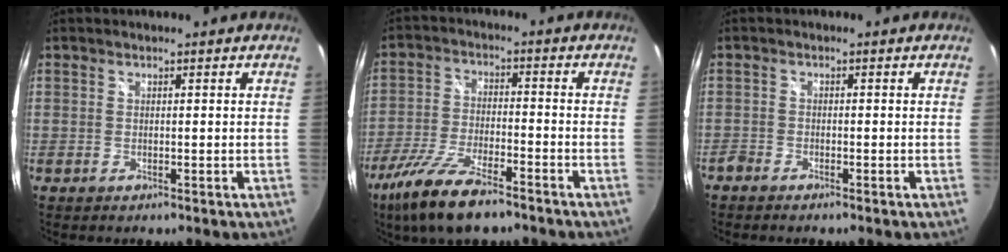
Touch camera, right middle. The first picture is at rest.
{"total": 13.0, "force": [-9.2, 3.3, 8.5], "torque": [-0.186, -0.033, -0.173]}
{"total": 1.7, "force": [-1.5, 0.6, 0.4], "torque": [-0.018, -0.004, -0.034]}